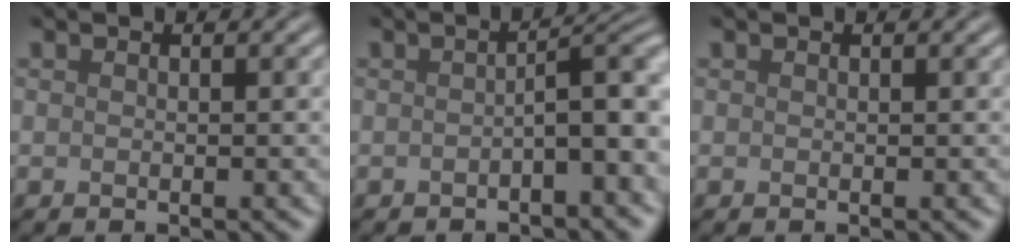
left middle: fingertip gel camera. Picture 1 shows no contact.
{"total": 4.1, "force": [-0.9, 1.1, 3.8], "torque": [-0.052, 0.014, -0.017]}
{"total": 0.0}